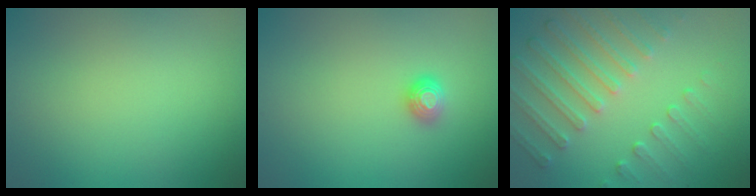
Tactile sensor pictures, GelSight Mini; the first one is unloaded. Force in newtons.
{"total": 1.1, "press": 1.1, "slide": 0.4}
{"total": 4.9, "press": 3.7, "slide": 3.2}